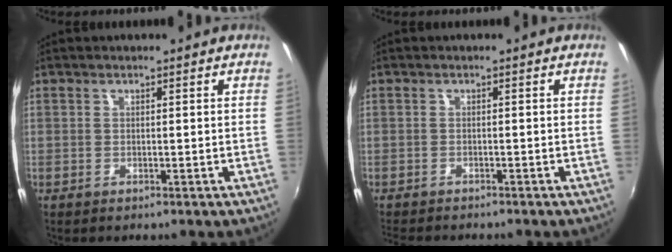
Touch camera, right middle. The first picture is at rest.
{"total": 3.7, "force": [-3.5, 0.6, 1.2], "torque": [-0.033, -0.017, -0.062]}